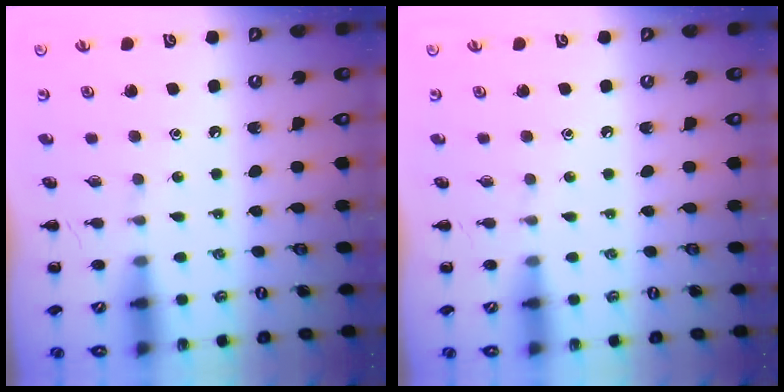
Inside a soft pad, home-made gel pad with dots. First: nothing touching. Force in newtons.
{"total": 0.0}